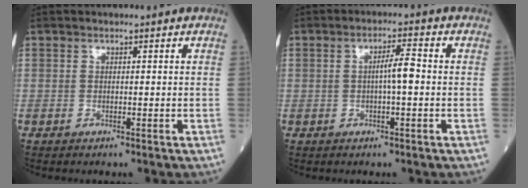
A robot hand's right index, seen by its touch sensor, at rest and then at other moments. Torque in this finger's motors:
{"motor_torque": [0.10, -0.02, 0.03, 0.04]}